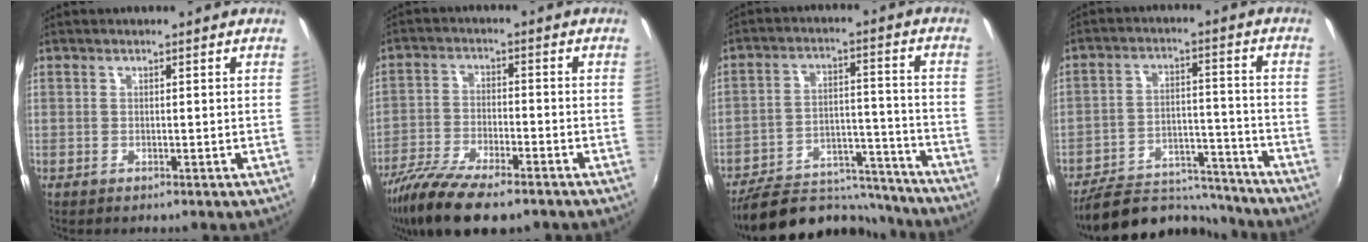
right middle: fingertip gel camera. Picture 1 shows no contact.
{"total": 13.7, "force": [-10.2, 3.8, 8.4], "torque": [-0.186, -0.042, -0.188]}
{"total": 20.0, "force": [-17.8, 6.3, 6.6], "torque": [-0.122, 0.022, -0.243]}
{"total": 17.1, "force": [-15.5, 5.1, 5.2], "torque": [-0.106, 0.017, -0.218]}